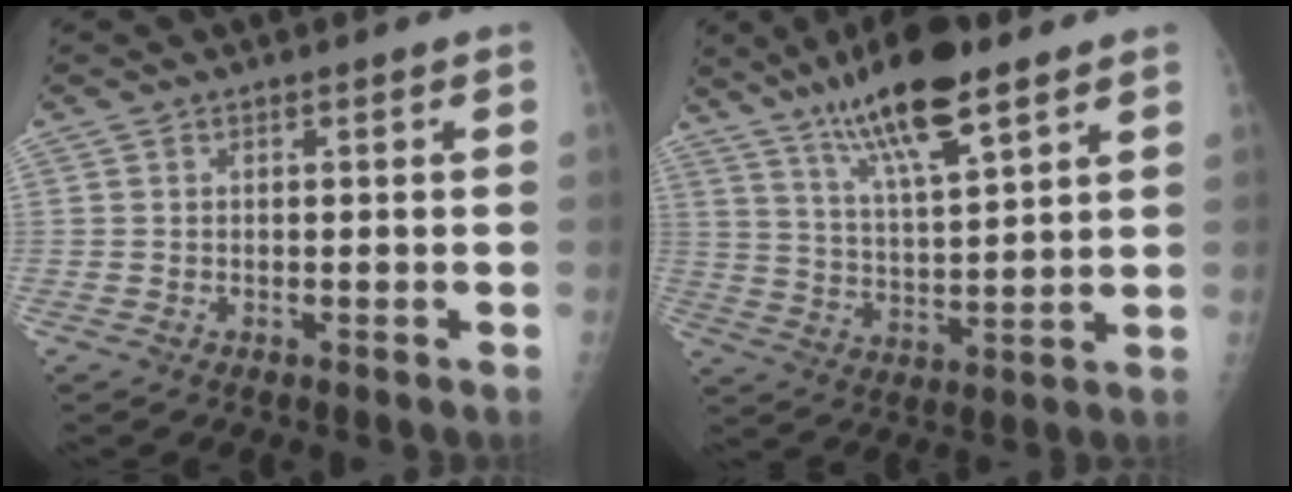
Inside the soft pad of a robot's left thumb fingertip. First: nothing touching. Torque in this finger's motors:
{"motor_torque": [0.47, 0.19, 0.52, -0.74, 0.18]}